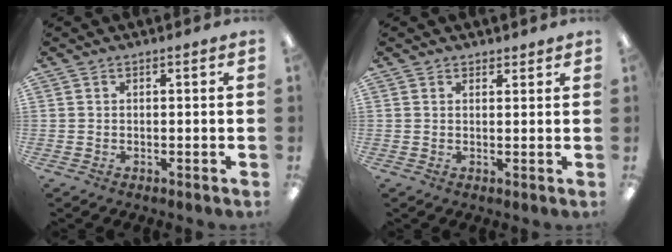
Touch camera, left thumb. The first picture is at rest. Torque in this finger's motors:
{"motor_torque": [-0.45, -0.11, -0.12, -0.12, 0.07]}